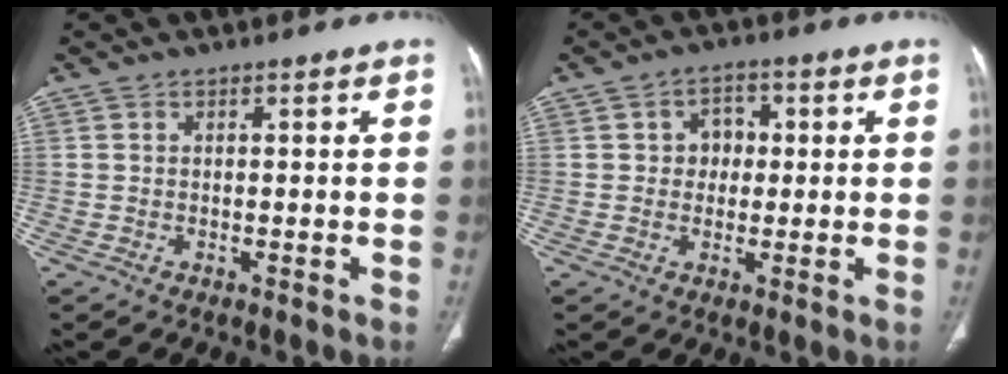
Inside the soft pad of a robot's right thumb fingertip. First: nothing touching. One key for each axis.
{"total": 4.7, "fx": 0.6, "fy": 3.9, "fz": 2.5, "tx": -0.007, "ty": 0.007, "tz": 0.004}